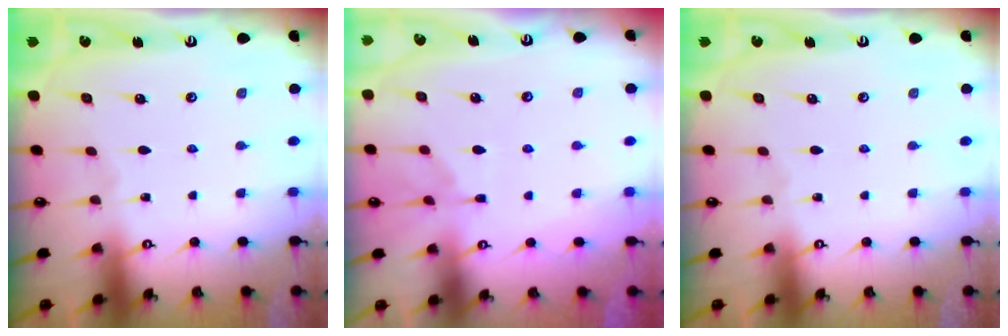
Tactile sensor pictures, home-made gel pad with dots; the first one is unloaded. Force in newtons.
{"total": 1.4, "press": 0.6, "slide": 1.2}
{"total": 0.0}